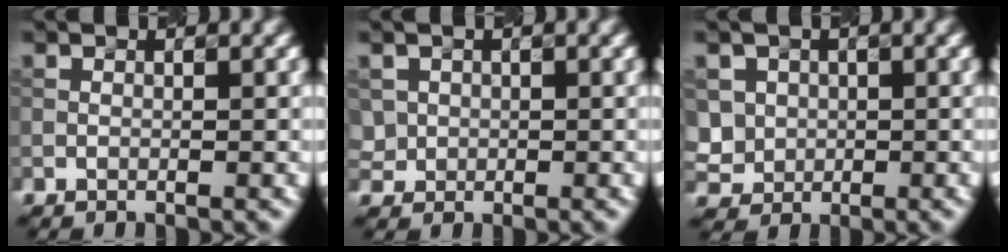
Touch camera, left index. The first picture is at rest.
{"total": 1.6, "force": [0.3, 1.5, -0.1], "torque": [0.003, -0.001, 0.006]}
{"total": 3.4, "force": [0.6, 3.2, 0.8], "torque": [-0.019, 0.009, 0.014]}